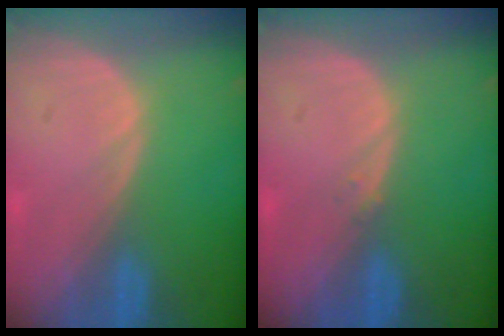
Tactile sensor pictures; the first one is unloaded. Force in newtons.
{"total": 0.6, "press": 0.5, "slide": 0.3}